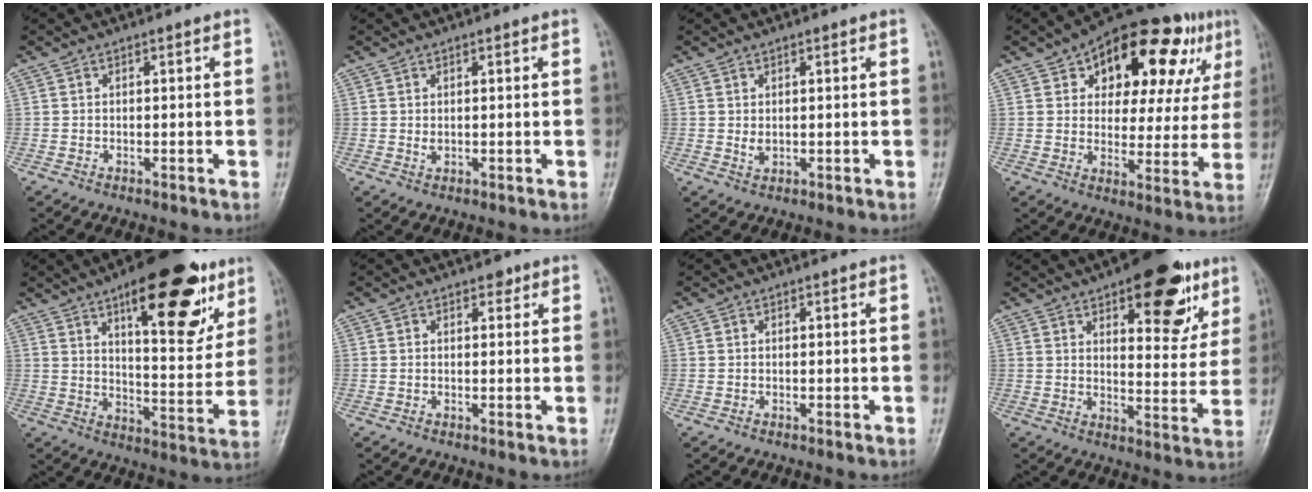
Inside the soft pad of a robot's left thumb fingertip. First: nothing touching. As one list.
[{"total": 1.2, "force": [0.3, 0.8, 0.9], "torque": [-0.013, -0.004, 0.009]}, {"total": 1.7, "force": [0.4, 1.1, 1.2], "torque": [-0.019, -0.005, 0.010]}, {"total": 22.4, "force": [10.6, 11.3, 16.2], "torque": [-0.183, 0.007, 0.152]}, {"total": 21.7, "force": [11.6, 8.3, 16.3], "torque": [-0.188, -0.046, 0.171]}, {"total": 1.4, "force": [0.9, 0.9, 0.6], "torque": [0.004, -0.003, 0.008]}, {"total": 0.0}, {"total": 17.2, "force": [9.3, 7.5, 12.3], "torque": [-0.106, -0.039, 0.126]}]